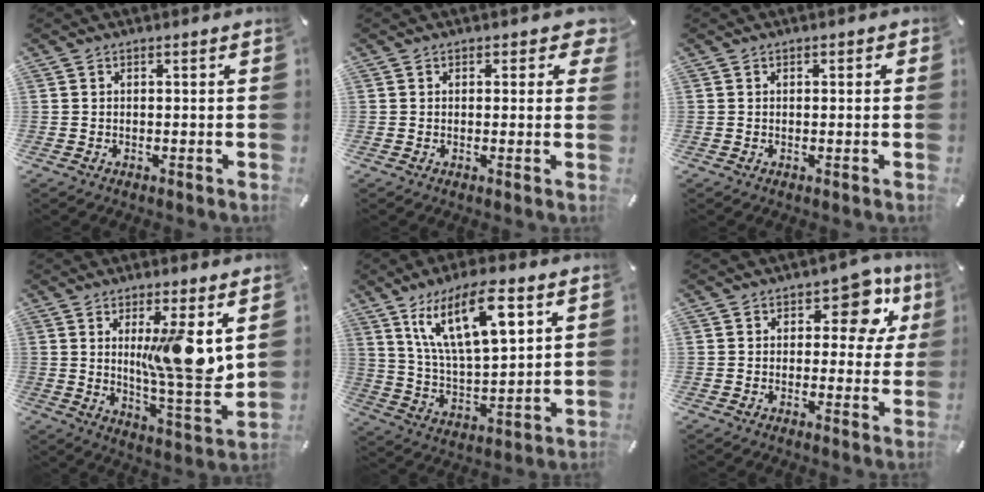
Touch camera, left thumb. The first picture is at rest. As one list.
[{"total": 2.8, "force": [1.0, 1.9, 1.8], "torque": [-0.007, -0.004, 0.010]}, {"total": 0.5, "force": [-0.1, 0.5, 0.1], "torque": [-0.002, 0.005, -0.003]}, {"total": 14.1, "force": [4.1, 2.8, 13.2], "torque": [-0.198, -0.037, 0.060]}, {"total": 17.4, "force": [9.6, 6.6, 12.9], "torque": [-0.259, -0.021, 0.159]}, {"total": 10.9, "force": [4.4, 6.0, 7.9], "torque": [-0.095, -0.014, 0.070]}]